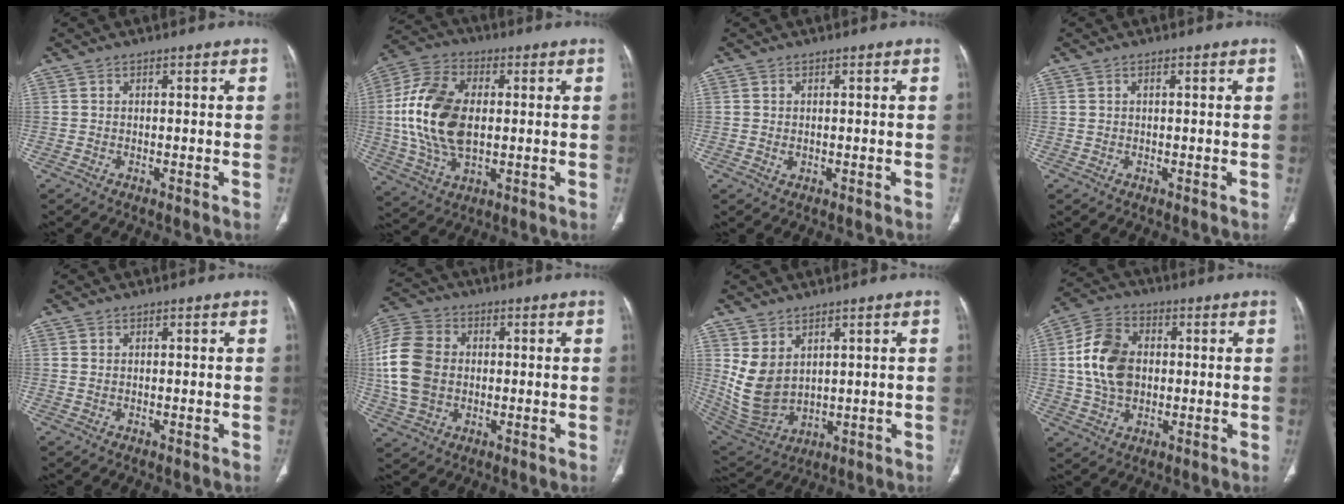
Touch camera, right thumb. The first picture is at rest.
{"total": 17.2, "force": [0.8, 10.4, 13.7], "torque": [-0.271, 0.009, 0.017]}
{"total": 1.0, "force": [0.1, 0.8, 0.5], "torque": [-0.004, 0.001, 0.005]}
{"total": 0.5, "force": [0.2, 0.3, 0.4], "torque": [-0.007, 0.005, 0.007]}
{"total": 0.5, "force": [0.3, 0.4, 0.2], "torque": [0.003, 0.001, 0.005]}
{"total": 14.6, "force": [0.5, 11.1, 9.5], "torque": [-0.183, 0.016, 0.008]}
{"total": 10.3, "force": [3.2, 7.2, 6.7], "torque": [-0.117, -0.018, 0.093]}
{"total": 12.7, "force": [0.8, 9.1, 8.8], "torque": [-0.147, 0.015, 0.015]}